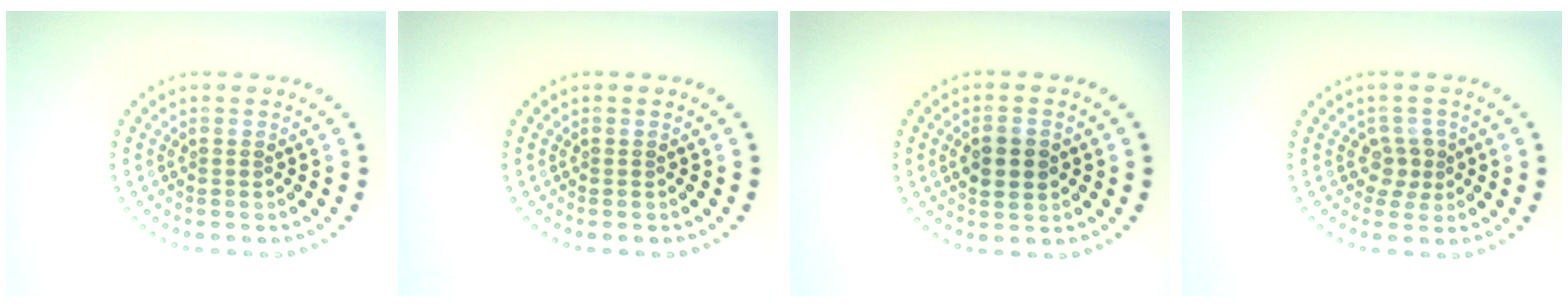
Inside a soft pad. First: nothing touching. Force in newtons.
{"total": 0.0}
{"total": 2.7, "press": 2.7, "slide": 0.2}
{"total": 1.9, "press": 1.5, "slide": 1.1}